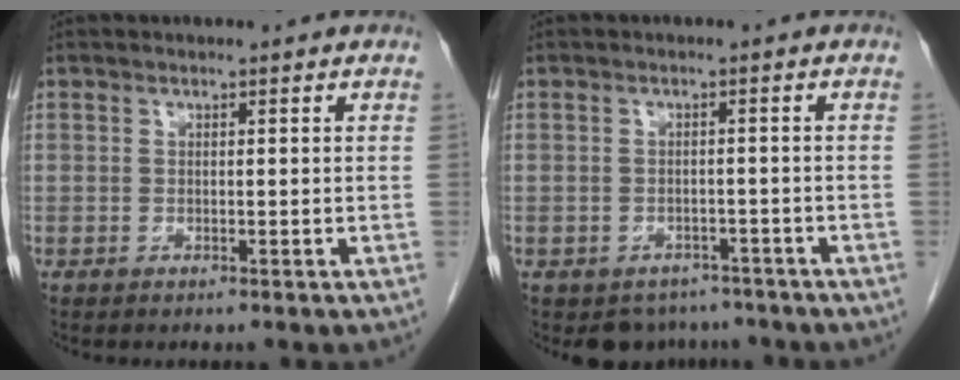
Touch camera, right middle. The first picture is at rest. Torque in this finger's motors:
{"motor_torque": [0.02, -0.02, -0.08, 0.00]}